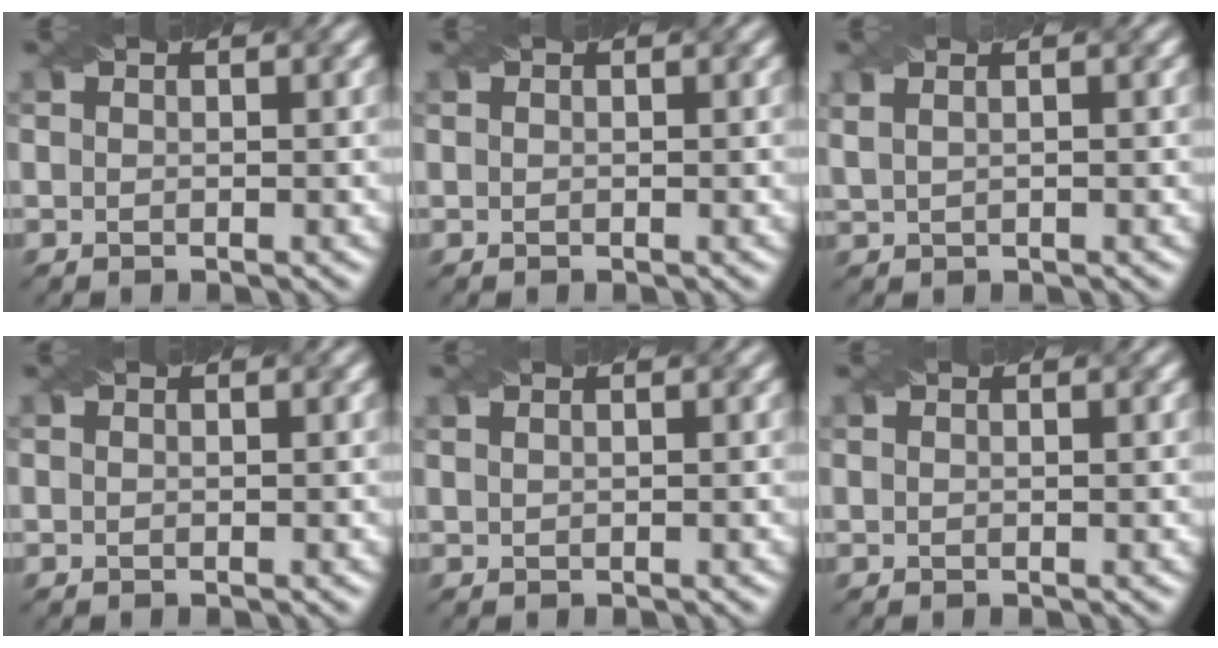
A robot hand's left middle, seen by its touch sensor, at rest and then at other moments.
{"total": 0.0}
{"total": 3.0, "force": [1.7, 1.6, 2.0], "torque": [-0.029, 0.021, 0.014]}
{"total": 0.0}
{"total": 1.5, "force": [1.0, 0.7, 0.8], "torque": [-0.008, 0.001, 0.001]}
{"total": 0.6, "force": [0.4, 0.1, 0.3], "torque": [-0.008, 0.001, 0.005]}